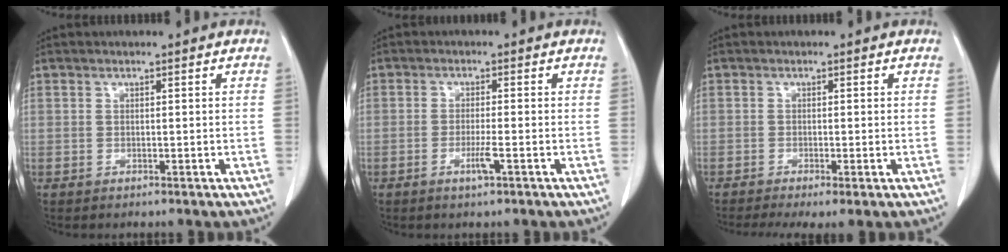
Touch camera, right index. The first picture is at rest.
{"total": 2.6, "force": [-1.2, -0.1, 2.3], "torque": [-0.045, -0.004, -0.023]}
{"total": 4.7, "force": [-3.1, 0.6, 3.4], "torque": [-0.057, -0.017, -0.053]}